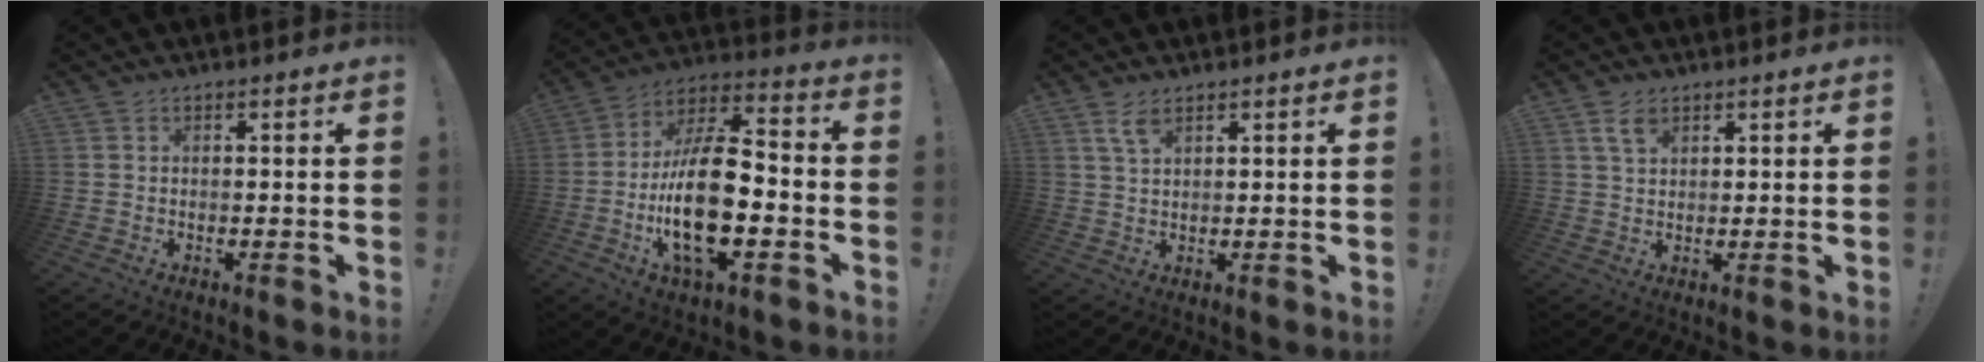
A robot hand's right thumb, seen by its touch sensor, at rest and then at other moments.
{"total": 21.1, "force": [-4.7, 9.5, 18.2], "torque": [-0.346, 0.018, -0.079]}
{"total": 4.0, "force": [2.4, 1.4, 2.9], "torque": [-0.052, -0.007, 0.042]}
{"total": 4.2, "force": [2.3, 2.2, 2.7], "torque": [-0.047, -0.004, 0.043]}